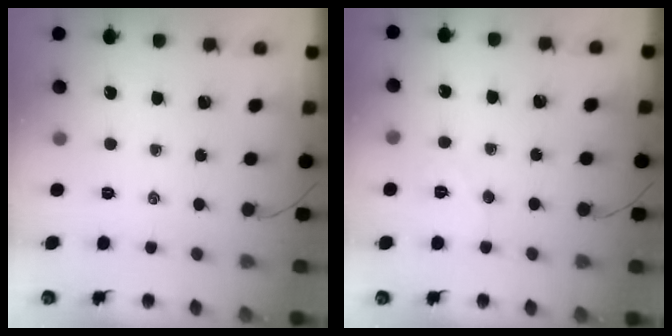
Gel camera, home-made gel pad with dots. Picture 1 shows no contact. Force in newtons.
{"total": 5.2, "press": 5.1, "slide": 0.9}